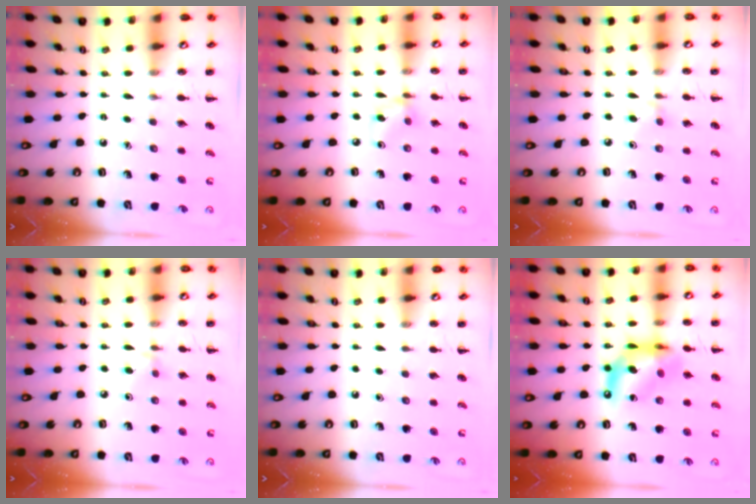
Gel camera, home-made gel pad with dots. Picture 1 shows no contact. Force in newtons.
{"total": 3.8, "press": 3.7, "slide": 0.8}
{"total": 4.4, "press": 4.2, "slide": 1.5}
{"total": 2.9, "press": 2.8, "slide": 0.9}
{"total": 0.0}
{"total": 12.6, "press": 12.1, "slide": 3.3}